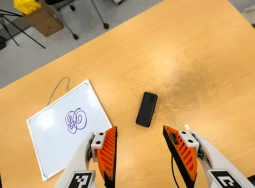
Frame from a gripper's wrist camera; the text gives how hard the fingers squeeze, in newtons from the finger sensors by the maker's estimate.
{"total": 0.0}